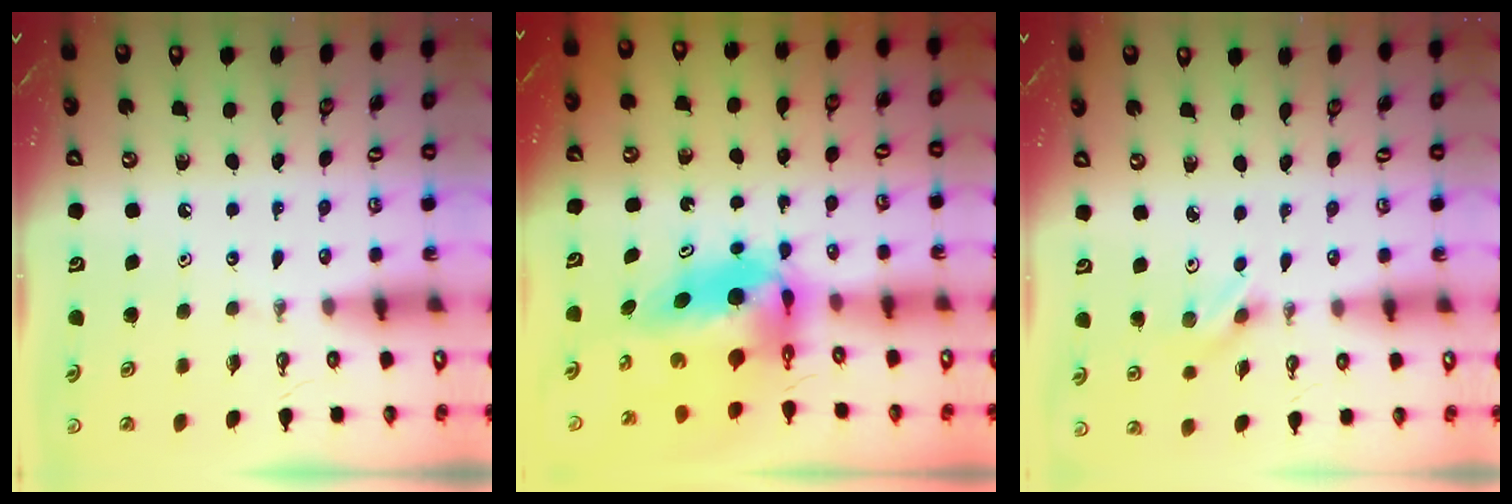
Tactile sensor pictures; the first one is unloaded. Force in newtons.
{"total": 9.3, "press": 8.9, "slide": 2.8}
{"total": 2.2, "press": 2.1, "slide": 0.7}